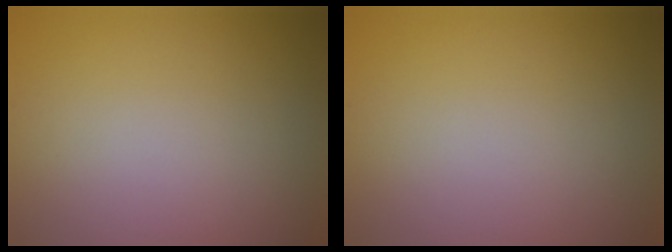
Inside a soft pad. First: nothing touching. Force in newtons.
{"total": 0.0}